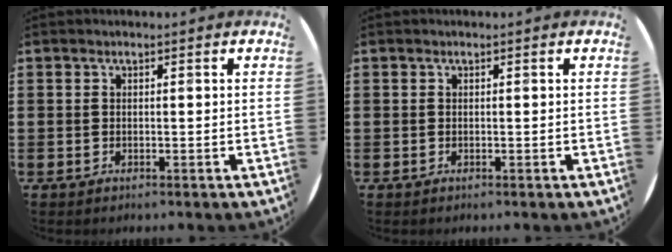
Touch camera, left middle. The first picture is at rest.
{"total": 0.0}